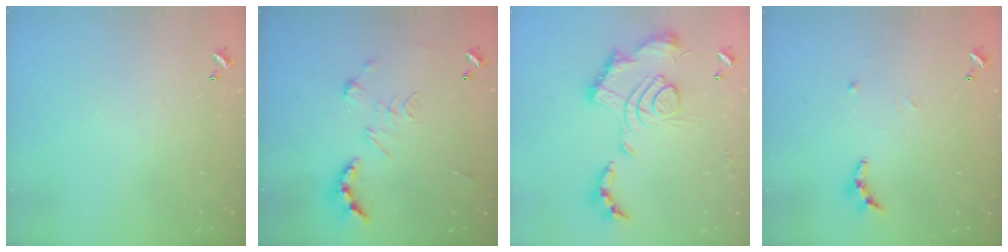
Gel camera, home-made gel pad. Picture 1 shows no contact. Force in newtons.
{"total": 2.5, "press": 2.0, "slide": 1.5}
{"total": 2.4, "press": 1.9, "slide": 1.5}
{"total": 6.6, "press": 6.5, "slide": 0.6}